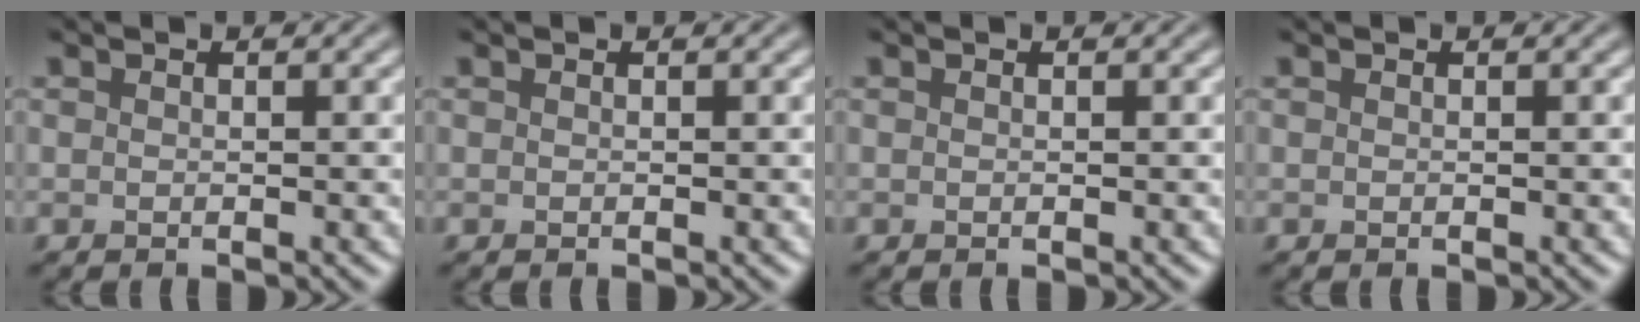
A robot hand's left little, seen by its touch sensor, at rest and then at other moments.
{"total": 0.0}
{"total": 0.0}
{"total": 0.0}